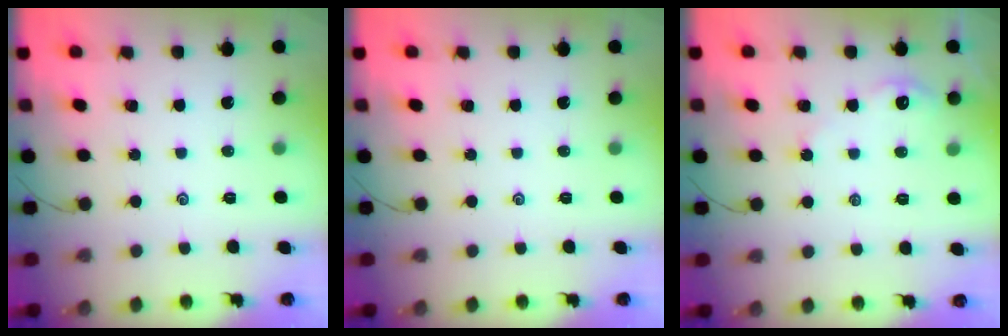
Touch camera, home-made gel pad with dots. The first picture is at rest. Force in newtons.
{"total": 0.0}
{"total": 3.3, "press": 3.3, "slide": 0.3}